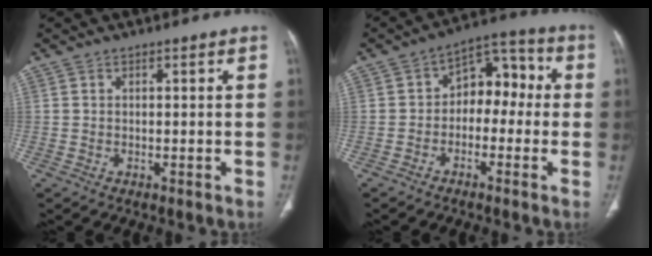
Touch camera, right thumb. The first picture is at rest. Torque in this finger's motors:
{"motor_torque": [0.19, -0.51, -0.06, 0.37, 0.12]}